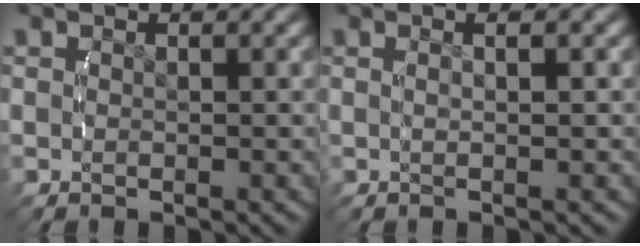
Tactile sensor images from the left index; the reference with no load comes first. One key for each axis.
{"total": 1.7, "fx": 0.2, "fy": -0.5, "fz": 1.7, "tx": -0.029, "ty": 0.005, "tz": 0.005}